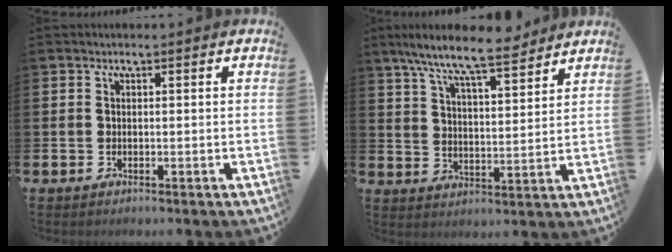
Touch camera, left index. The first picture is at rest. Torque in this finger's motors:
{"motor_torque": [1.04, -1.09, 1.06, 0.21]}